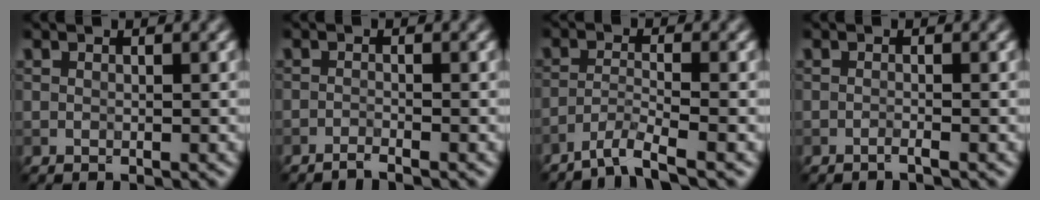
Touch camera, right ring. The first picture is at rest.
{"total": 1.2, "force": [-1.0, 0.1, 0.7], "torque": [-0.009, 0.000, -0.028]}
{"total": 3.3, "force": [-2.7, 0.3, 2.0], "torque": [-0.035, 0.001, -0.062]}
{"total": 0.7, "force": [-0.5, 0.1, 0.5], "torque": [-0.007, -0.001, -0.014]}